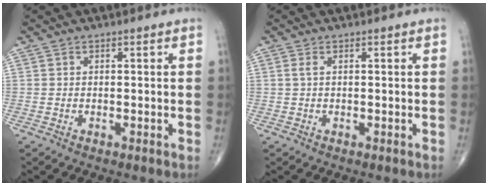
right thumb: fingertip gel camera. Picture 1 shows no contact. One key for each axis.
{"total": 0.9, "fx": 0.2, "fy": 0.3, "fz": 0.8, "tx": -0.026, "ty": 0.004, "tz": 0.003}